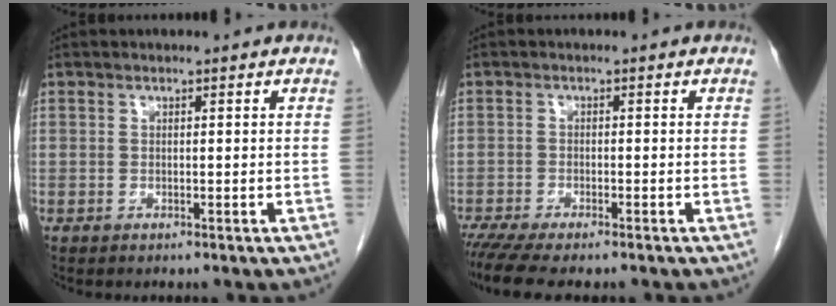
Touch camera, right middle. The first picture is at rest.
{"total": 7.1, "force": [-5.8, 1.0, 4.0], "torque": [-0.058, -0.014, -0.093]}